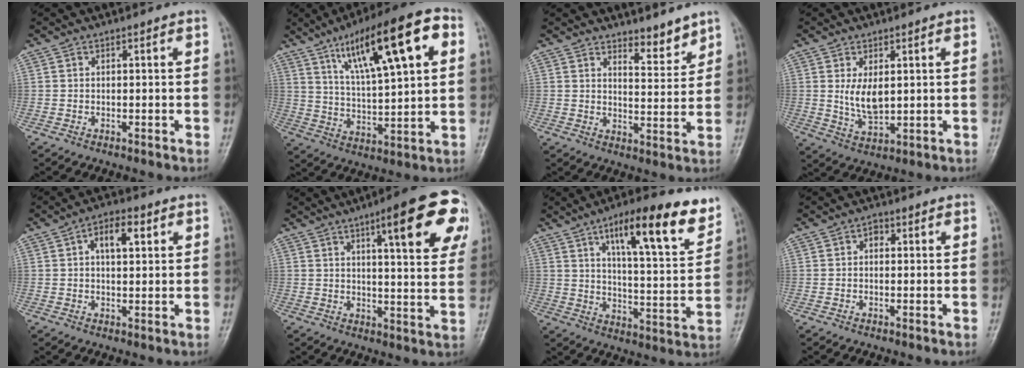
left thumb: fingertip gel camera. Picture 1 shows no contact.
{"total": 20.3, "force": [8.5, 5.7, 17.5], "torque": [-0.255, -0.005, 0.141]}
{"total": 5.0, "force": [4.3, 1.5, 2.0], "torque": [-0.016, -0.042, 0.069]}
{"total": 5.8, "force": [1.1, 3.0, 4.8], "torque": [-0.077, -0.014, 0.029]}
{"total": 6.5, "force": [2.1, 3.3, 5.2], "torque": [-0.075, 0.006, 0.030]}
{"total": 17.8, "force": [8.0, 4.1, 15.4], "torque": [-0.167, -0.017, 0.099]}
{"total": 18.1, "force": [10.5, 4.9, 13.8], "torque": [-0.170, -0.047, 0.160]}
{"total": 1.9, "force": [0.4, 1.2, 1.3], "torque": [-0.012, 0.005, 0.001]}